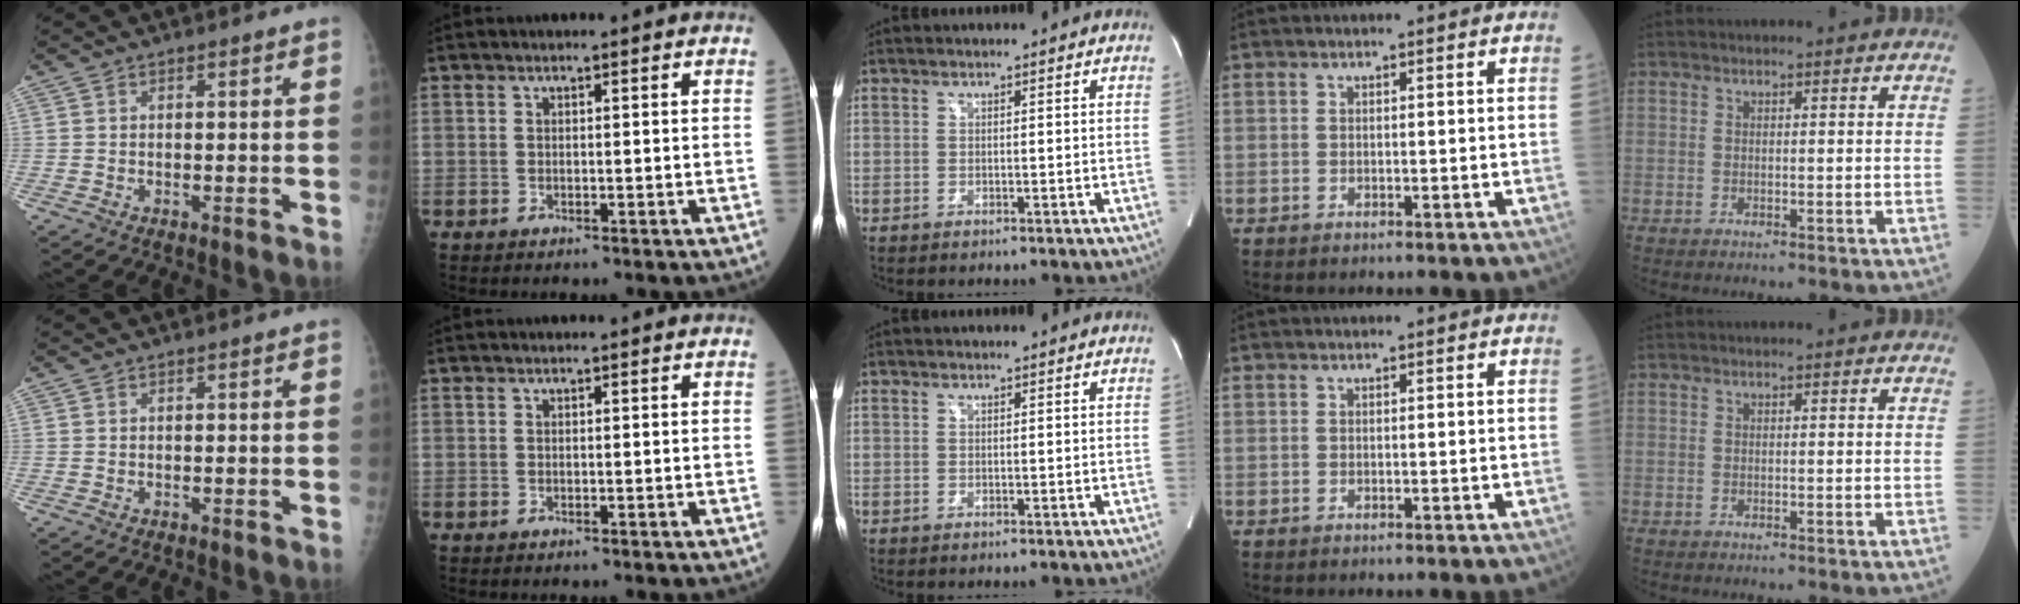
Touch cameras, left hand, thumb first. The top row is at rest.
{}